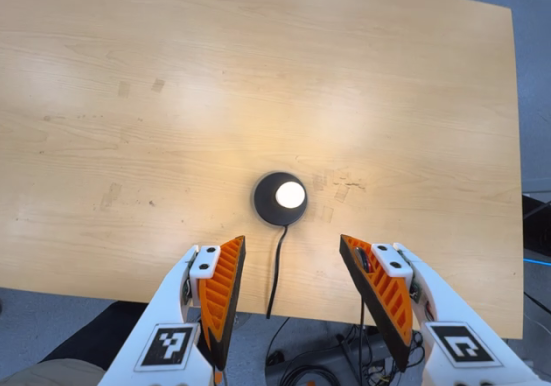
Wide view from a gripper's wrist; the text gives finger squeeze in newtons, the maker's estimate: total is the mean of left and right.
{"total": 0.0}